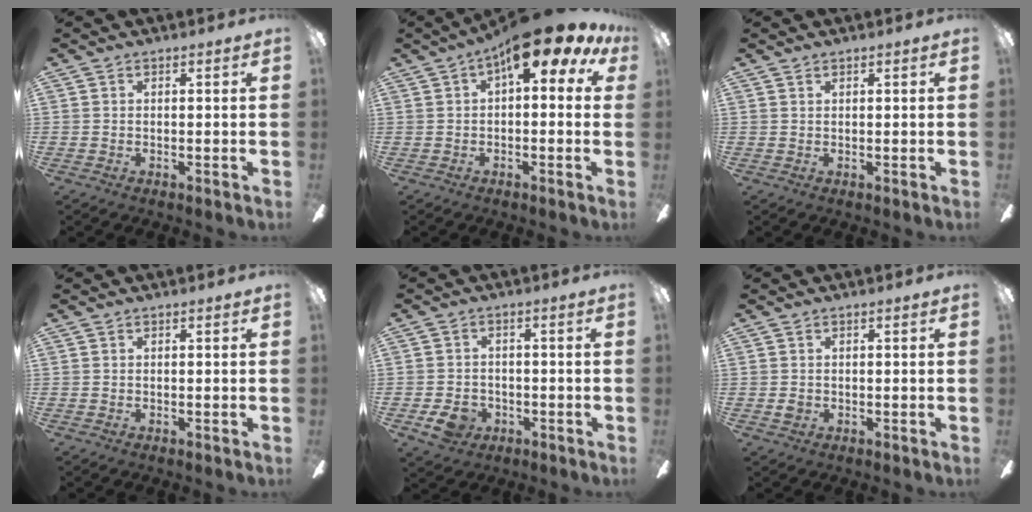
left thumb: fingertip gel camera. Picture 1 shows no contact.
{"total": 11.7, "force": [6.0, 4.4, 9.1], "torque": [-0.122, -0.030, 0.097]}
{"total": 0.7, "force": [0.7, 0.2, 0.0], "torque": [-0.002, 0.001, 0.014]}
{"total": 0.0}
{"total": 5.5, "force": [-2.3, 4.2, 2.7], "torque": [-0.067, 0.010, -0.043]}
{"total": 1.0, "force": [0.2, 0.9, 0.4], "torque": [-0.008, 0.004, 0.003]}